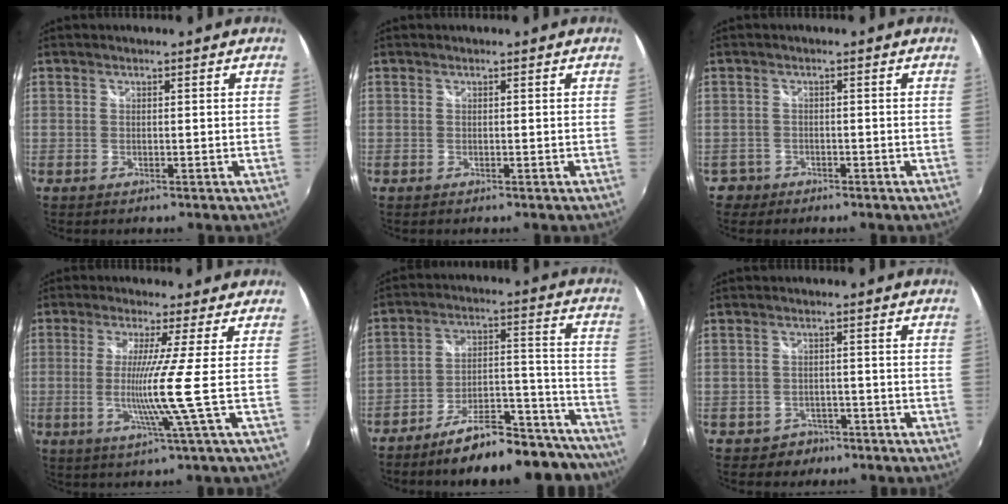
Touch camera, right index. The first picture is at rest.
{"total": 0.0}
{"total": 2.6, "force": [-1.3, 2.2, -0.1], "torque": [-0.004, 0.008, -0.023]}
{"total": 6.6, "force": [-0.4, -3.1, 5.9], "torque": [-0.107, -0.017, -0.016]}
{"total": 22.6, "force": [-20.2, 5.7, 8.5], "torque": [-0.105, 0.043, -0.266]}
{"total": 3.9, "force": [-2.3, 3.1, 0.1], "torque": [-0.016, 0.005, -0.033]}